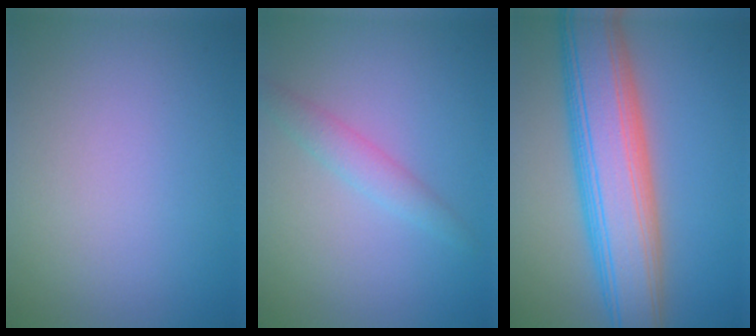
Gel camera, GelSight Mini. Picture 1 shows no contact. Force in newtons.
{"total": 2.0, "press": 2.0, "slide": 0.0}
{"total": 10.3, "press": 10.3, "slide": 0.6}